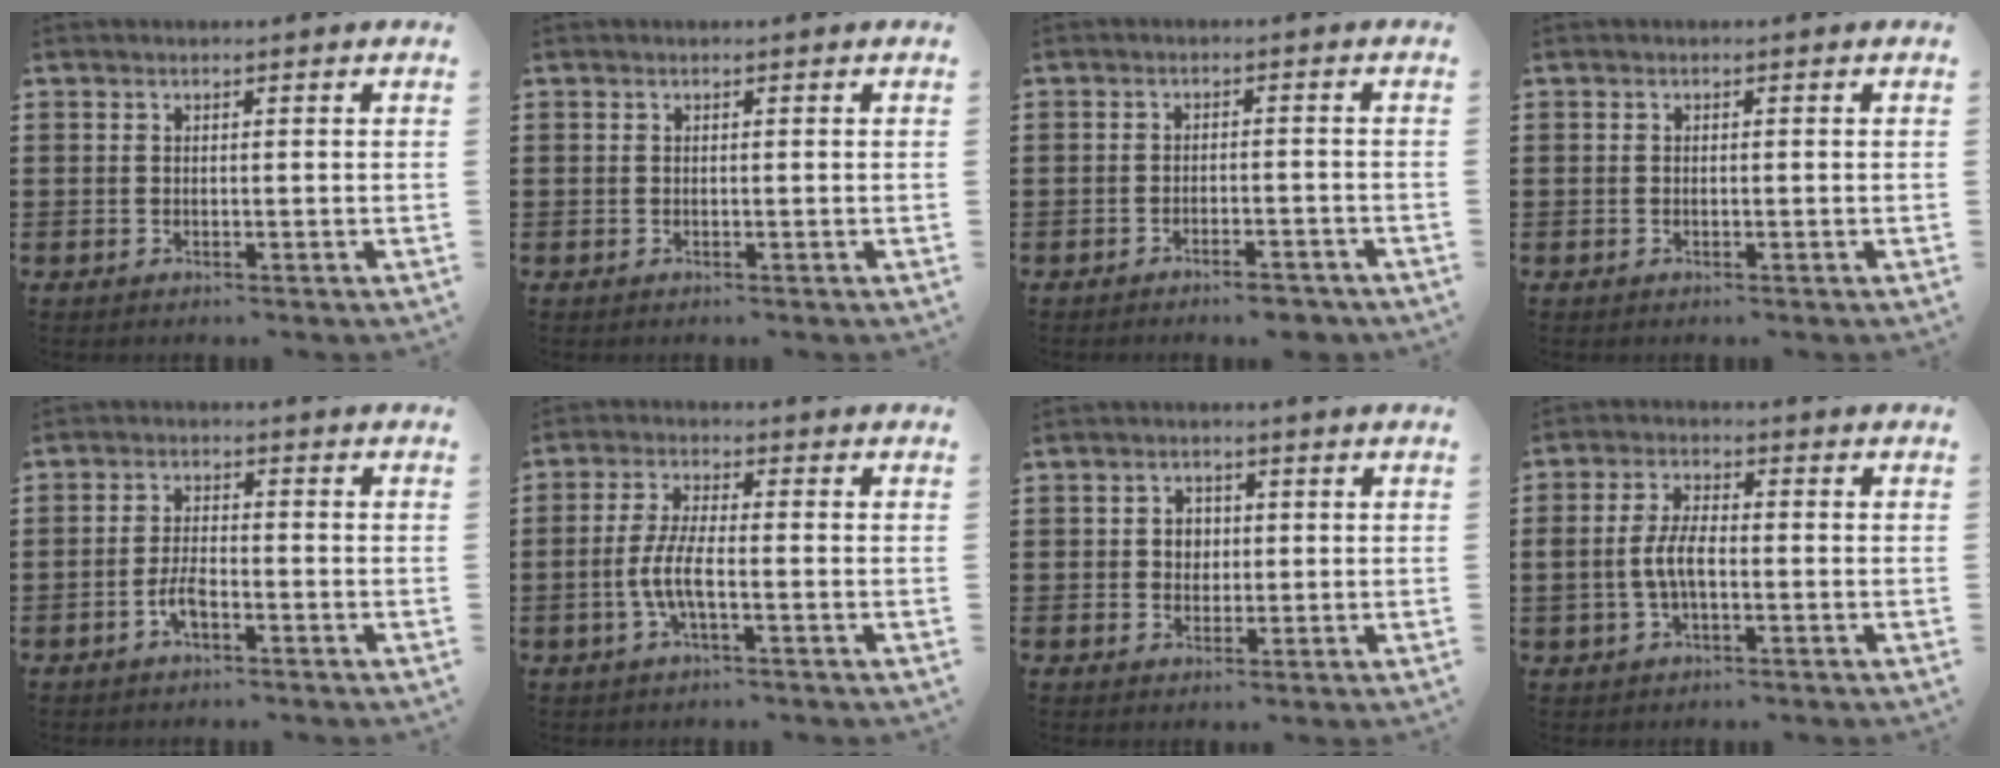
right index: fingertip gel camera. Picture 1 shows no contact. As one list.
[{"total": 0.0}, {"total": 3.0, "force": [-2.8, 0.1, 0.9], "torque": [-0.017, 0.001, -0.057]}, {"total": 0.0}, {"total": 3.6, "force": [-1.9, 1.3, 2.8], "torque": [-0.070, -0.002, -0.042]}, {"total": 5.5, "force": [-1.8, 1.3, 5.0], "torque": [-0.120, -0.010, -0.044]}, {"total": 2.4, "force": [0.1, 2.2, 0.9], "torque": [-0.025, 0.010, -0.002]}, {"total": 5.3, "force": [-0.9, 2.5, 4.5], "torque": [-0.110, -0.004, -0.025]}]